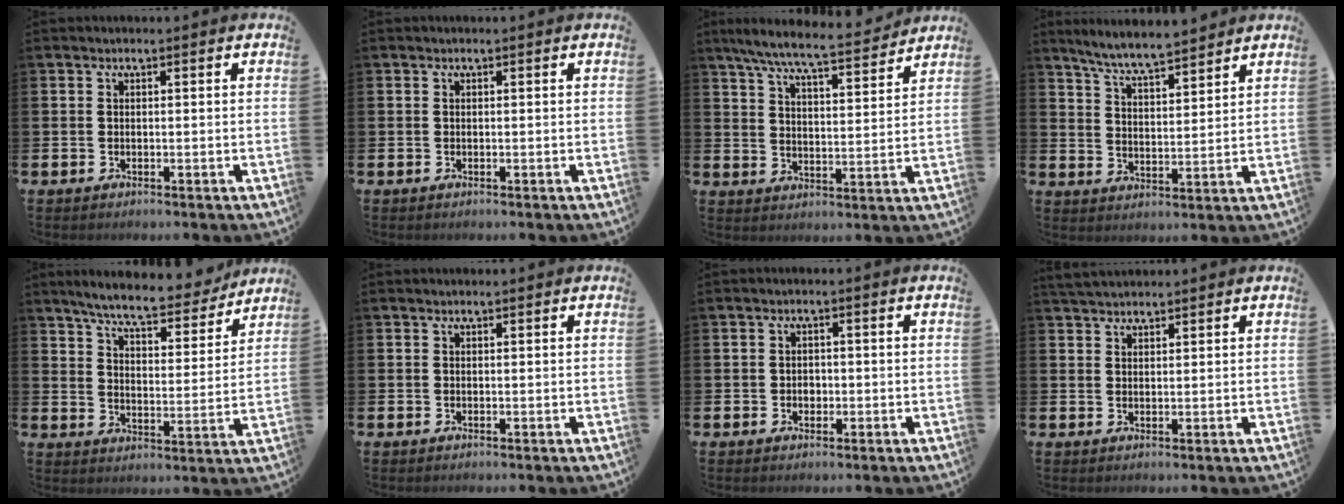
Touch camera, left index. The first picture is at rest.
{"total": 0.0}
{"total": 8.0, "force": [7.3, 0.6, 3.1], "torque": [-0.082, -0.046, 0.127]}
{"total": 6.5, "force": [6.2, 0.2, 1.9], "torque": [-0.063, -0.032, 0.112]}
{"total": 7.8, "force": [7.2, 1.0, 2.8], "torque": [-0.080, -0.042, 0.124]}
{"total": 0.0}
{"total": 1.4, "force": [-0.1, 1.2, 0.6], "torque": [-0.003, 0.004, -0.007]}
{"total": 2.9, "force": [2.7, 0.6, 0.5], "torque": [-0.012, -0.007, 0.051]}